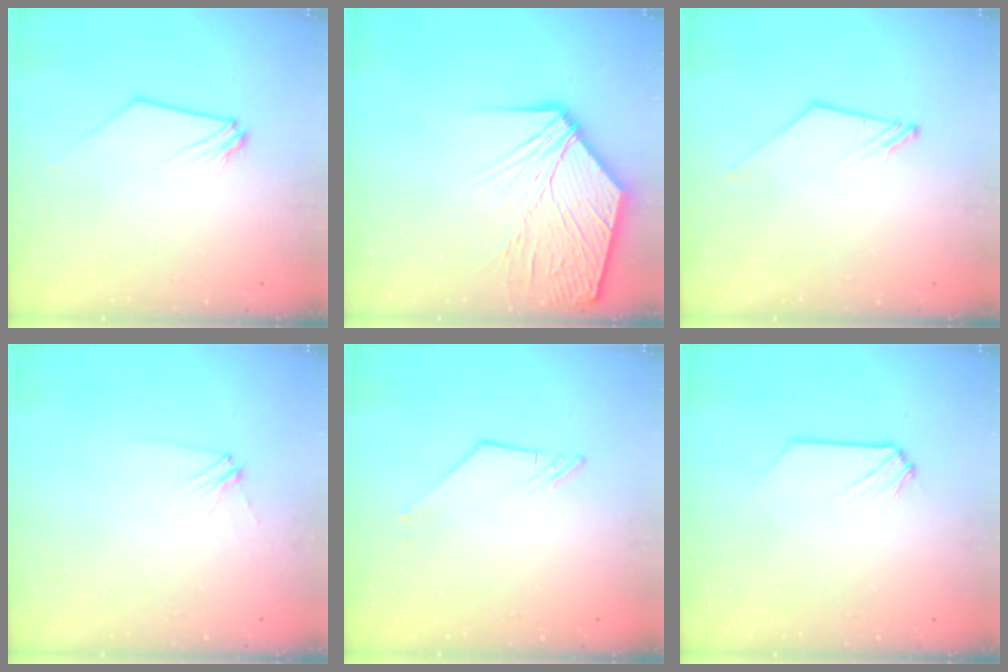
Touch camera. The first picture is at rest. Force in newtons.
{"total": 14.5, "press": 14.4, "slide": 1.9}
{"total": 0.8, "press": 0.8, "slide": 0.2}
{"total": 2.8, "press": 2.8, "slide": 0.4}
{"total": 2.7, "press": 2.7, "slide": 0.4}
{"total": 0.0}